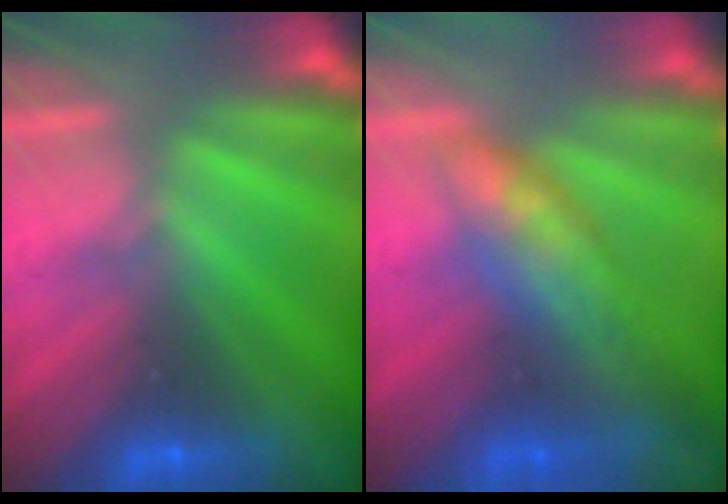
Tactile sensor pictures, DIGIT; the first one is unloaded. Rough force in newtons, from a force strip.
{"total": 9.0}